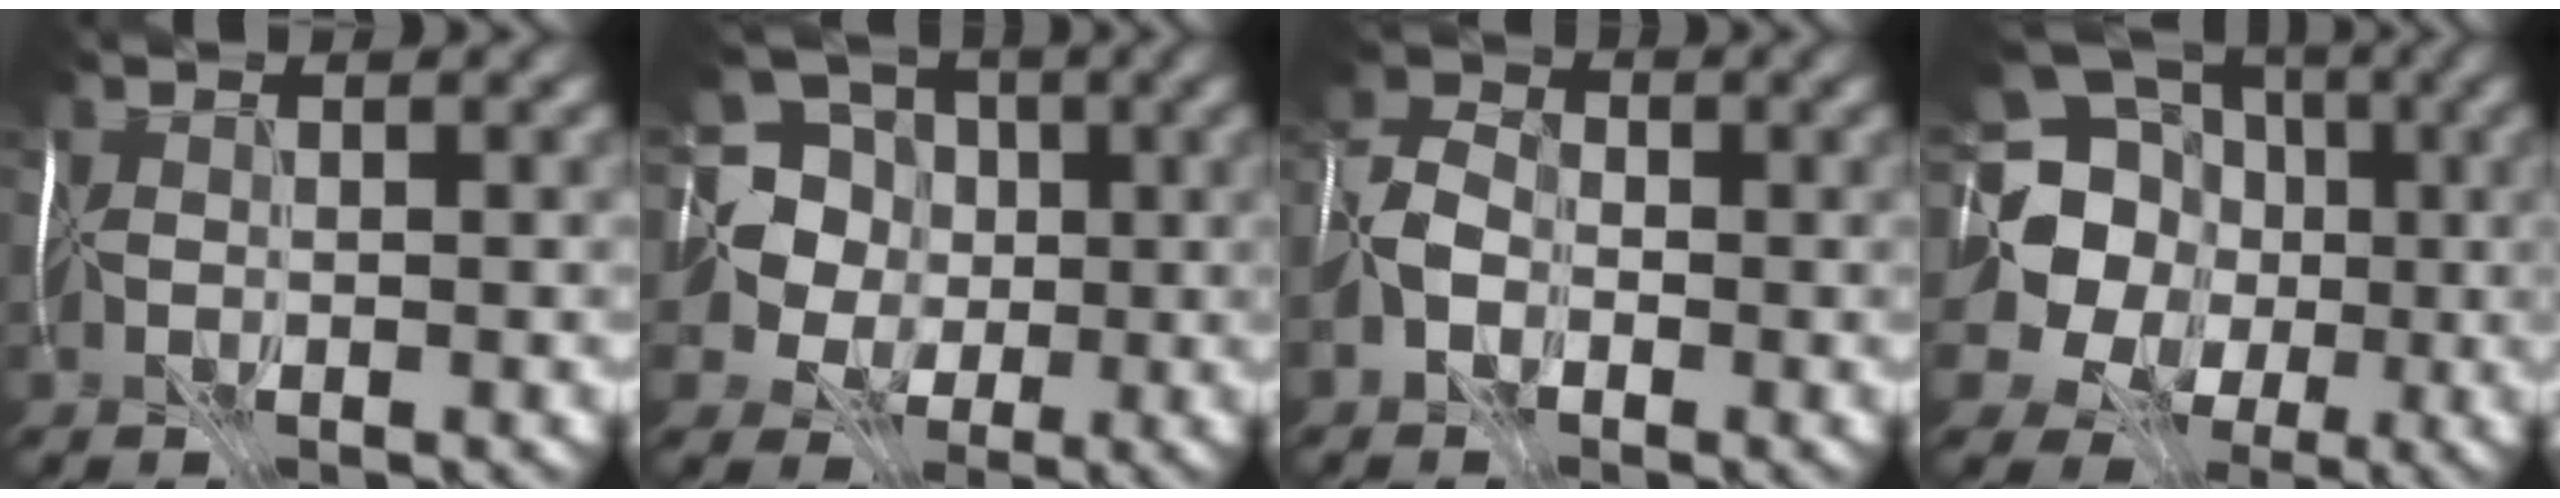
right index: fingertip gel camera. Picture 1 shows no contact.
{"total": 8.7, "force": [1.0, 8.3, 2.5], "torque": [-0.079, 0.034, -0.013]}
{"total": 1.9, "force": [-1.3, 1.3, 0.5], "torque": [-0.008, 0.010, -0.029]}
{"total": 14.4, "force": [2.1, 13.1, 5.7], "torque": [-0.153, 0.033, 0.016]}